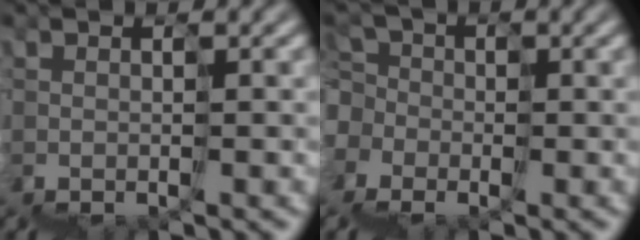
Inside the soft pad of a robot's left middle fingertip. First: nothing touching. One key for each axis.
{"total": 4.3, "fx": -2.5, "fy": 3.3, "fz": -1.4, "tx": 0.007, "ty": 0.015, "tz": -0.055}